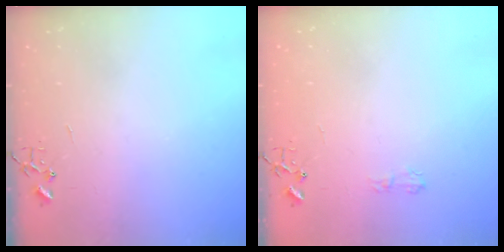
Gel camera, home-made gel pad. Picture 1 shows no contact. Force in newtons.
{"total": 5.0, "press": 5.0, "slide": 0.6}